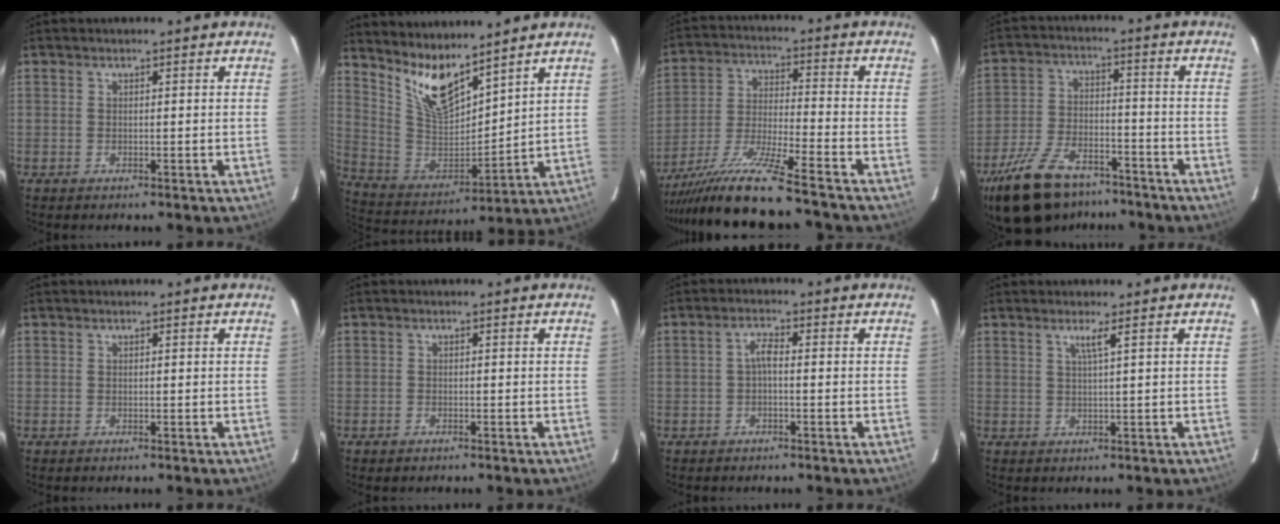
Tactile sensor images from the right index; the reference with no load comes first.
{"total": 12.5, "force": [9.8, 3.2, 7.1], "torque": [-0.139, -0.021, 0.200]}
{"total": 15.2, "force": [-12.9, -0.6, 8.1], "torque": [-0.166, -0.027, -0.235]}
{"total": 18.5, "force": [-13.7, 8.5, 9.2], "torque": [-0.204, -0.012, -0.226]}
{"total": 0.0}
{"total": 0.8, "force": [-0.6, 0.4, 0.1], "torque": [-0.005, 0.001, -0.011]}
{"total": 2.0, "force": [-0.6, 0.6, 1.9], "torque": [-0.038, 0.008, -0.012]}
{"total": 1.9, "force": [0.9, -0.7, 1.5], "torque": [-0.024, -0.004, 0.018]}